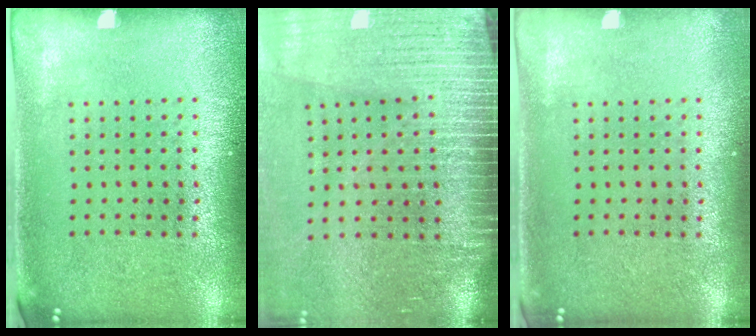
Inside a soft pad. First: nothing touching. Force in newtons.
{"total": 4.2, "press": 3.6, "slide": 2.2}
{"total": 0.5, "press": 0.5, "slide": 0.2}